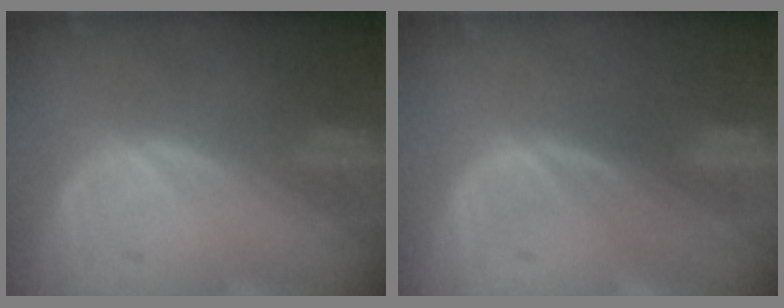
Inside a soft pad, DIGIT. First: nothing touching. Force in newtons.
{"total": 0.0}